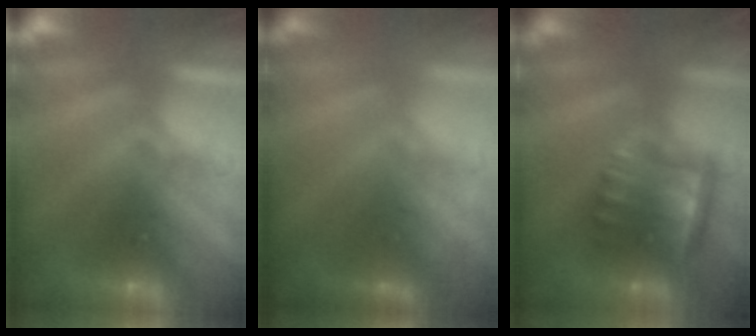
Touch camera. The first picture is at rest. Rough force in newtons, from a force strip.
{"total": 1.9}
{"total": 3.7}